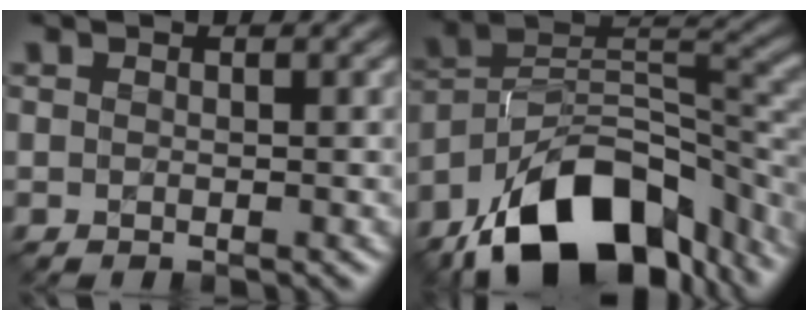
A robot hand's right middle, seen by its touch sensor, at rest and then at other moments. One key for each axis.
{"total": 14.8, "fx": -10.0, "fy": 7.2, "fz": 8.2, "tx": -0.141, "ty": 0.011, "tz": -0.185}